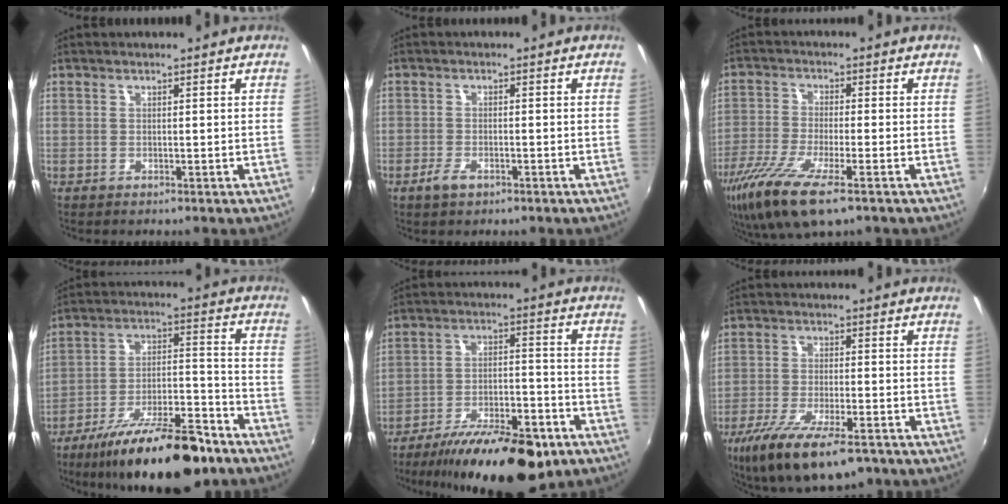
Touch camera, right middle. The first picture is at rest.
{"total": 3.0, "force": [-1.9, 1.2, 1.9], "torque": [-0.045, -0.003, -0.037]}
{"total": 12.8, "force": [-7.8, 3.0, 9.7], "torque": [-0.213, -0.042, -0.150]}
{"total": 21.6, "force": [-15.7, 6.3, 13.4], "torque": [-0.231, -0.018, -0.238]}
{"total": 21.1, "force": [-15.1, 6.7, 13.1], "torque": [-0.226, -0.028, -0.222]}
{"total": 15.4, "force": [-10.2, 4.8, 10.5], "torque": [-0.213, -0.044, -0.172]}